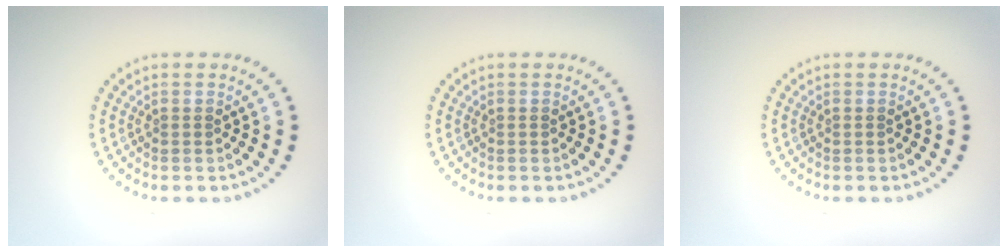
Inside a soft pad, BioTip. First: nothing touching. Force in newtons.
{"total": 0.0}
{"total": 0.0}